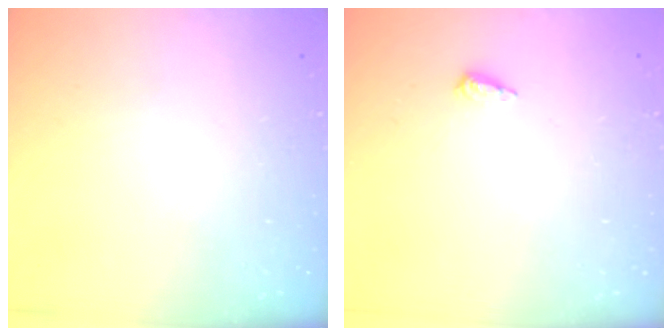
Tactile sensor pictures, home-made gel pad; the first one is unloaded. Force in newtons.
{"total": 3.4, "press": 3.3, "slide": 0.5}